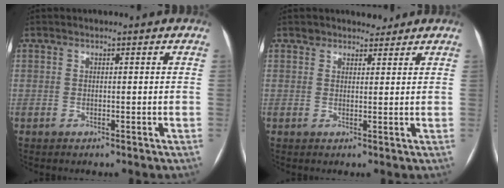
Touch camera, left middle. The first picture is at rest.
{"total": 2.3, "force": [2.0, 1.0, -0.3], "torque": [0.011, -0.001, 0.027]}